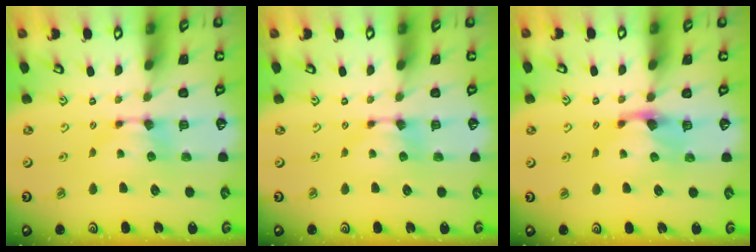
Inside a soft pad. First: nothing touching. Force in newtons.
{"total": 0.0}
{"total": 1.5, "press": 1.2, "slide": 0.9}